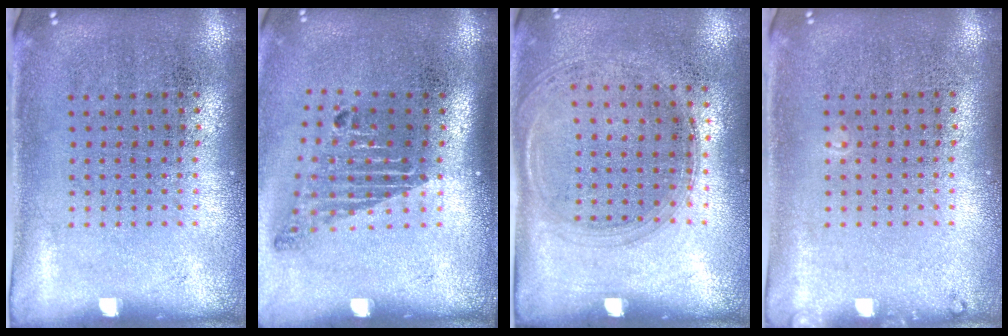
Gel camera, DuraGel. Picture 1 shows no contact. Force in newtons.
{"total": 1.8, "press": 1.2, "slide": 1.3}
{"total": 1.3, "press": 1.2, "slide": 0.5}
{"total": 0.7, "press": 0.7, "slide": 0.2}